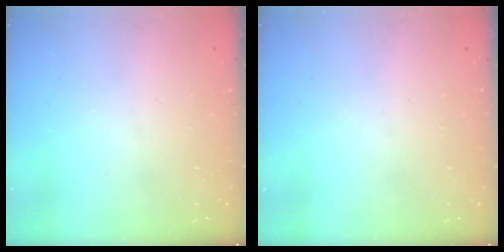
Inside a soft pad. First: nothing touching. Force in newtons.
{"total": 0.0}